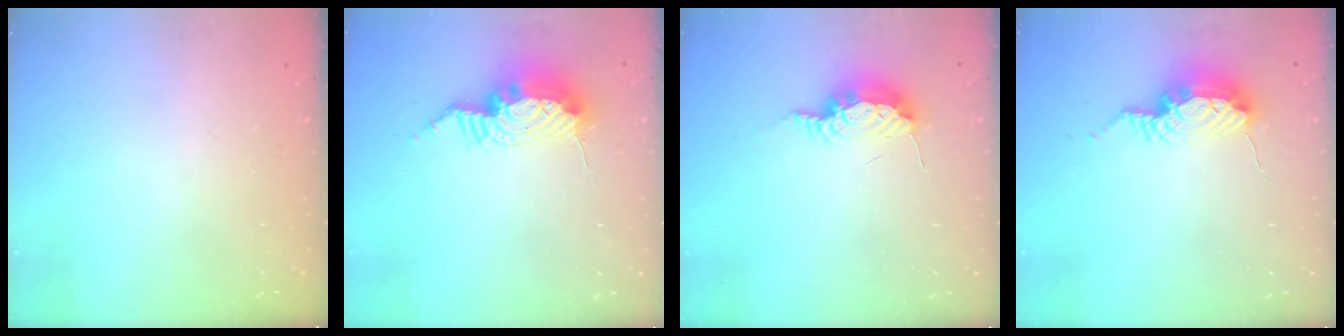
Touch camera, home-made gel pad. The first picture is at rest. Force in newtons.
{"total": 12.4, "press": 12.3, "slide": 1.2}
{"total": 8.4, "press": 8.3, "slide": 0.9}
{"total": 15.2, "press": 10.9, "slide": 10.5}